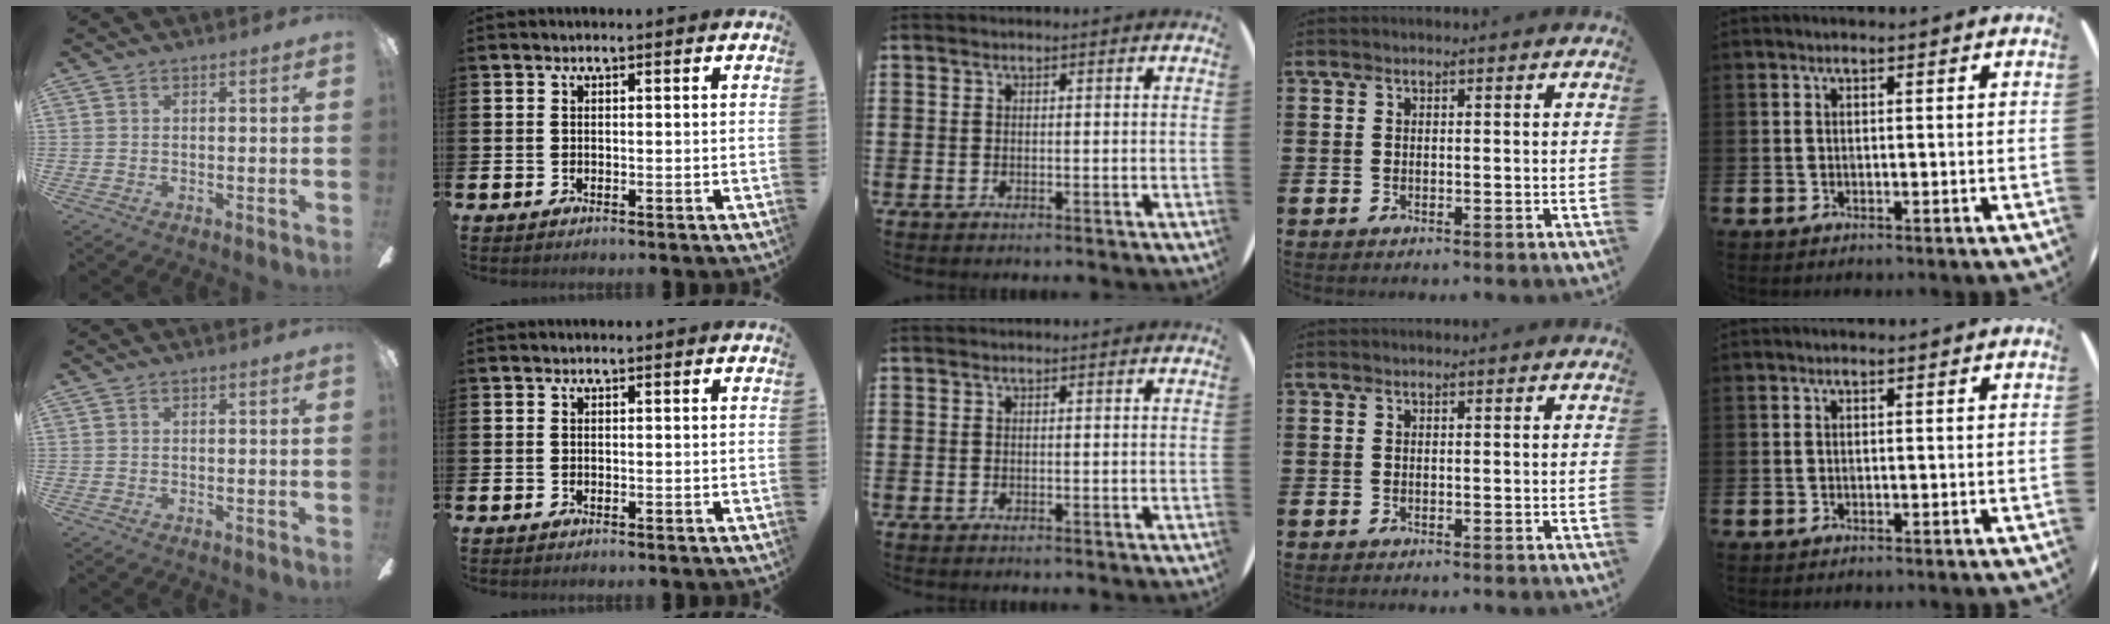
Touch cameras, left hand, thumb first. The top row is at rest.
{}